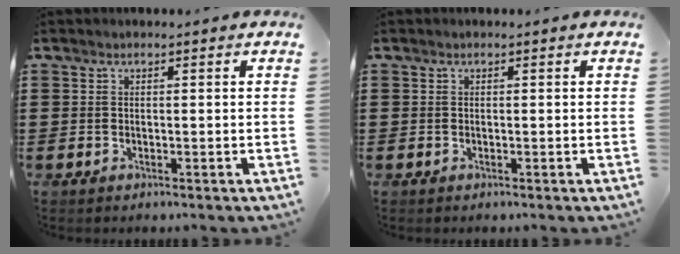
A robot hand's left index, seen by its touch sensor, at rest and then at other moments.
{"total": 0.0}